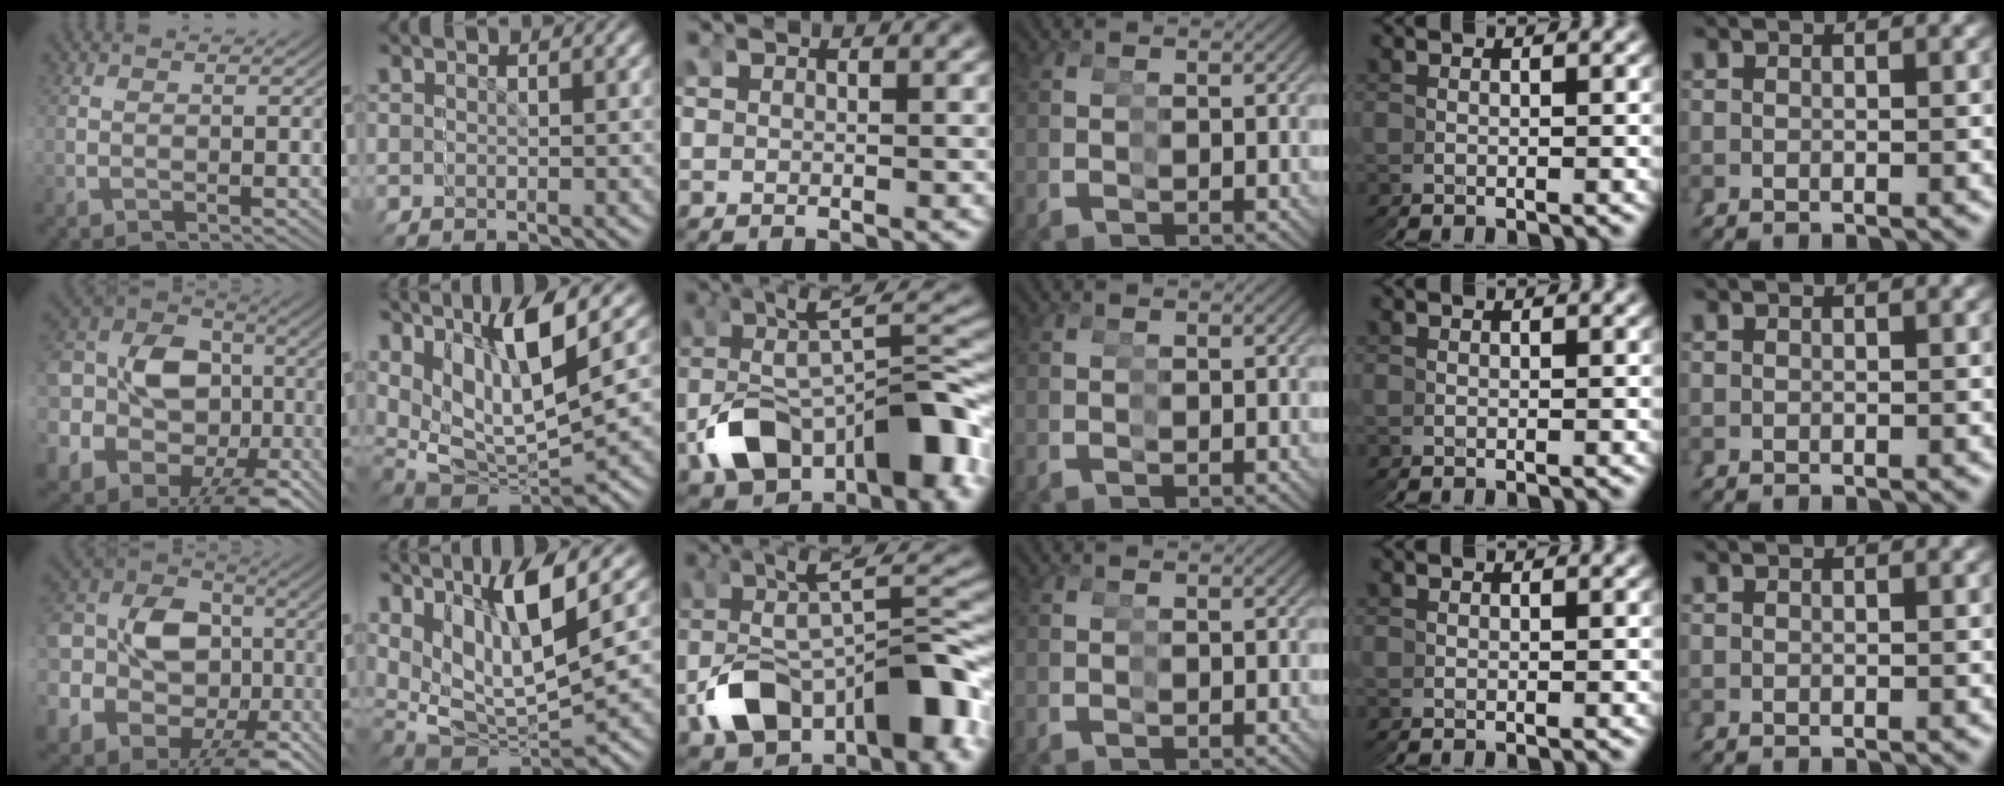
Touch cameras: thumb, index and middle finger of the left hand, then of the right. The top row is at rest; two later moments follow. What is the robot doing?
{"motion": "grasp_and_lifting", "object": "stress ball aka squeeze ball"}